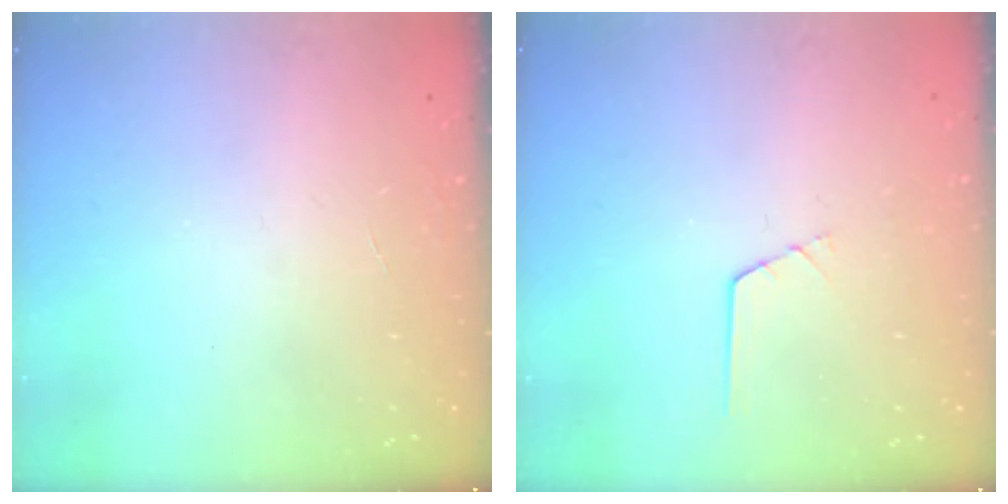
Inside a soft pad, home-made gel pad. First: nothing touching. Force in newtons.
{"total": 0.5, "press": 0.5, "slide": 0.2}